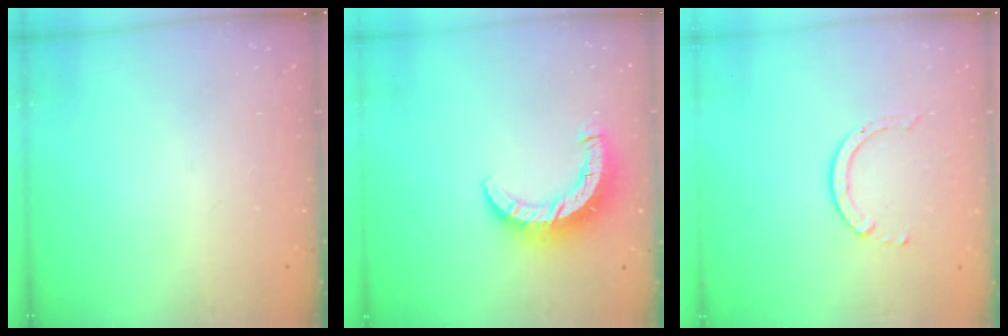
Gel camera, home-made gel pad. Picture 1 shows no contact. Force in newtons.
{"total": 9.0, "press": 8.9, "slide": 1.0}
{"total": 3.2, "press": 3.2, "slide": 0.4}